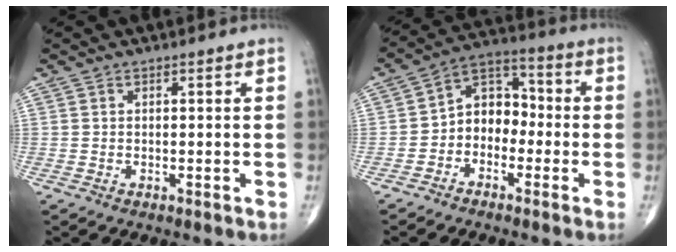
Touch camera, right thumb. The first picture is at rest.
{"total": 8.5, "force": [-2.2, 6.4, 5.0], "torque": [-0.046, 0.044, -0.057]}